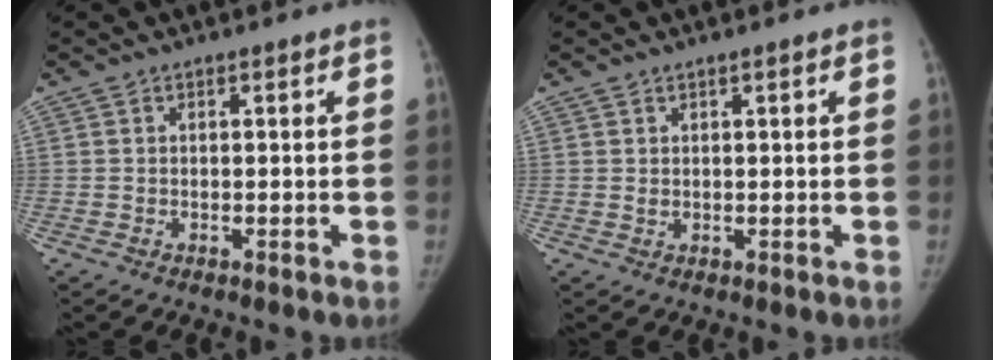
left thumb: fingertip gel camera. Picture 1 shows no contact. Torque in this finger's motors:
{"motor_torque": [0.04, 0.04, 0.48, -0.40, 0.05]}